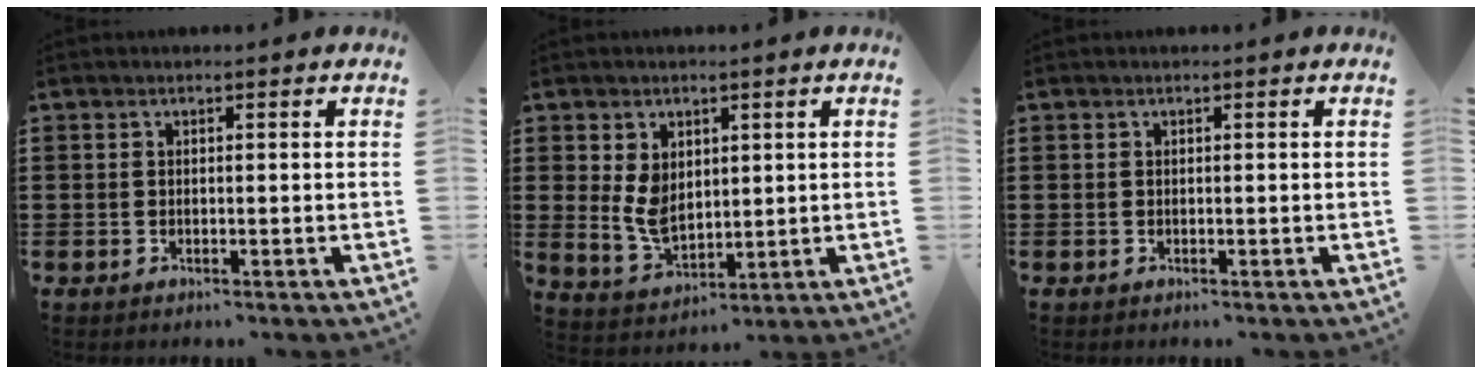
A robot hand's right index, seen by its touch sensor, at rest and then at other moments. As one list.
[{"total": 6.1, "force": [1.5, 4.1, 4.2], "torque": [-0.094, 0.000, 0.025]}, {"total": 0.0}]